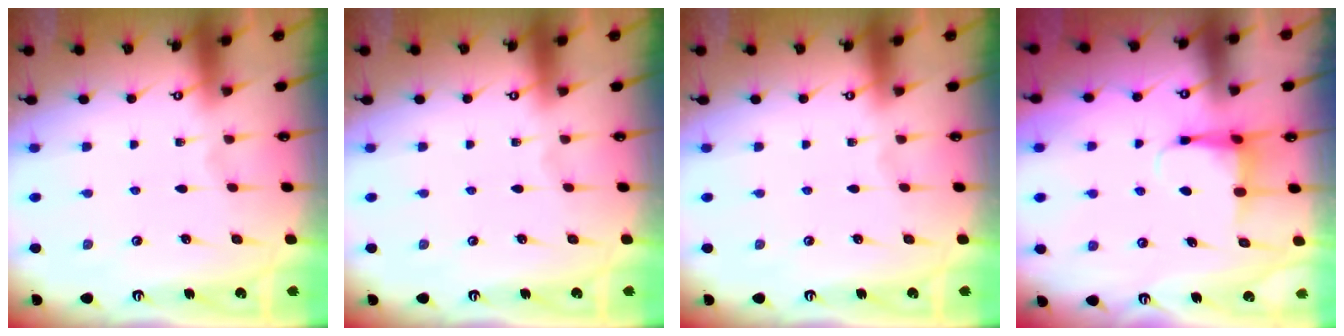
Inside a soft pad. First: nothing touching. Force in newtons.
{"total": 0.0}
{"total": 0.0}
{"total": 4.8, "press": 4.7, "slide": 0.4}